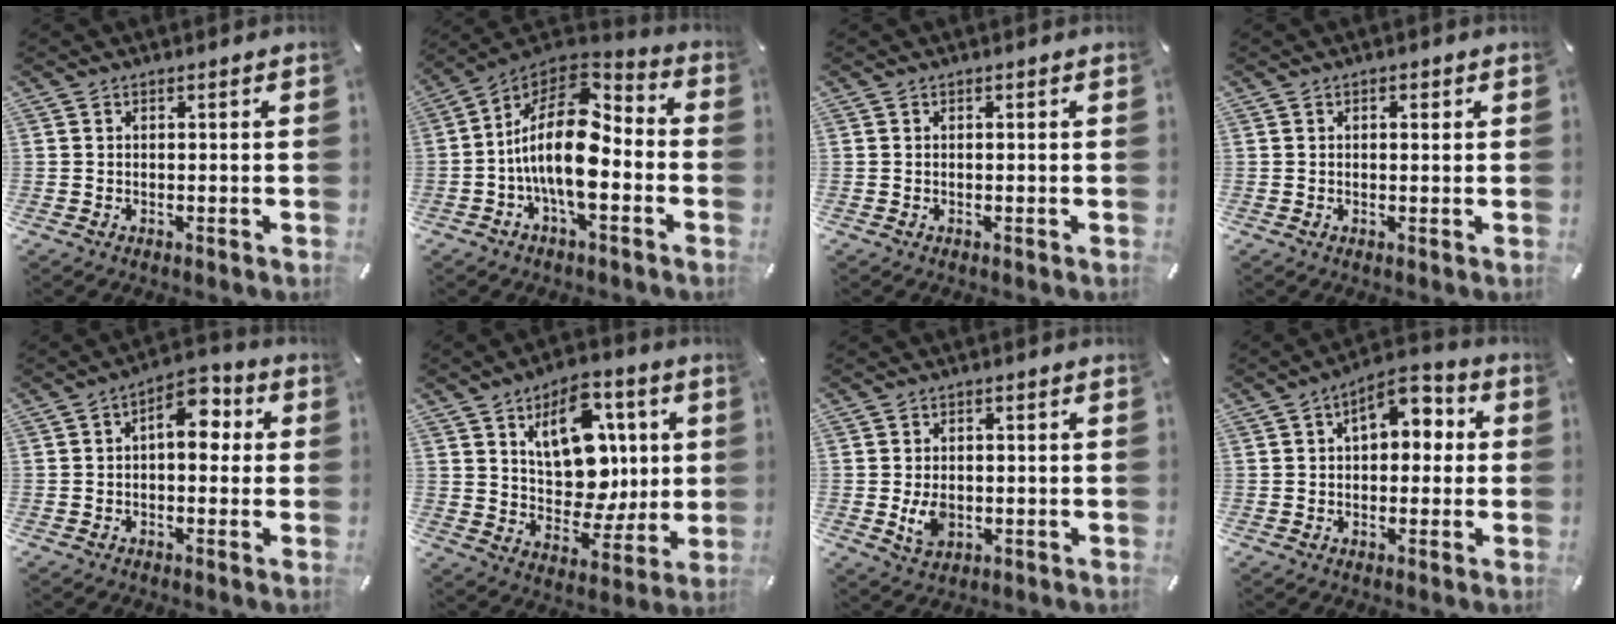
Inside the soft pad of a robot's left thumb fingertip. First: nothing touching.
{"total": 18.5, "force": [-1.7, 9.2, 16.0], "torque": [-0.326, -0.006, -0.033]}
{"total": 0.0}
{"total": 1.2, "force": [0.2, 0.7, 1.0], "torque": [-0.012, 0.002, 0.001]}
{"total": 8.7, "force": [1.5, 4.9, 7.0], "torque": [-0.094, -0.003, 0.019]}
{"total": 15.6, "force": [5.2, 11.3, 9.5], "torque": [-0.126, -0.021, 0.099]}
{"total": 5.2, "force": [-0.7, 3.7, 3.6], "torque": [-0.075, -0.005, -0.014]}
{"total": 8.8, "force": [2.6, 5.4, 6.5], "torque": [-0.073, -0.008, 0.036]}